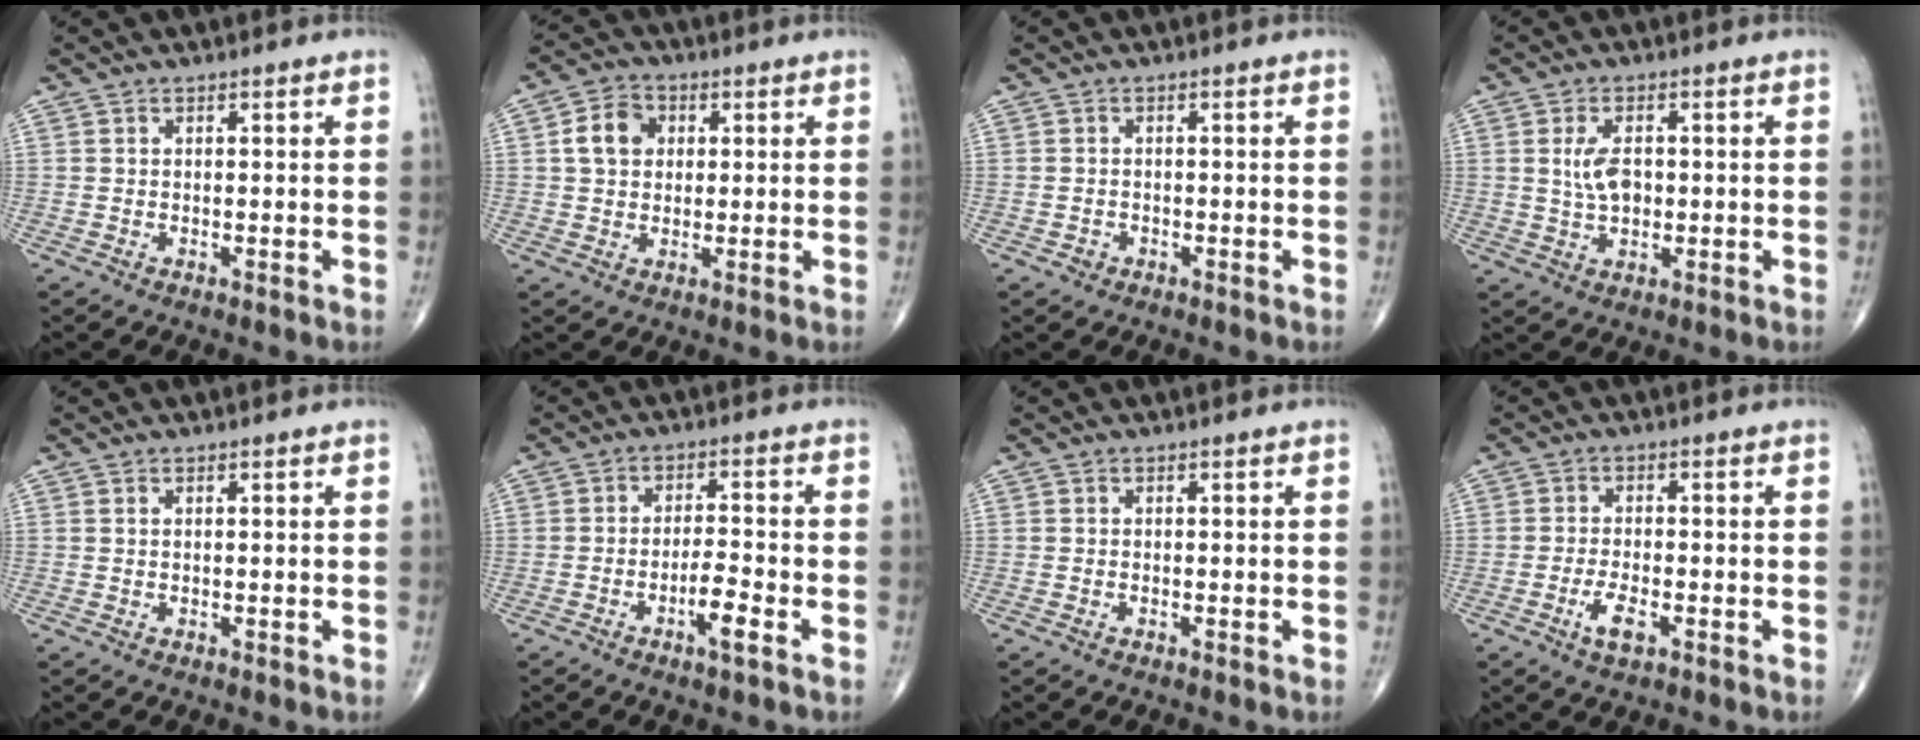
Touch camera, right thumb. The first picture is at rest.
{"total": 6.6, "force": [1.4, 5.2, 3.9], "torque": [-0.058, 0.008, 0.018]}
{"total": 1.0, "force": [-0.6, 0.8, 0.2], "torque": [0.001, 0.005, -0.010]}
{"total": 5.2, "force": [0.5, 3.0, 4.2], "torque": [-0.077, -0.001, 0.012]}
{"total": 0.0}
{"total": 5.0, "force": [-2.4, 0.7, 4.3], "torque": [-0.081, 0.014, -0.044]}
{"total": 0.0}
{"total": 4.1, "force": [-1.8, 1.5, 3.4], "torque": [-0.067, 0.003, -0.032]}